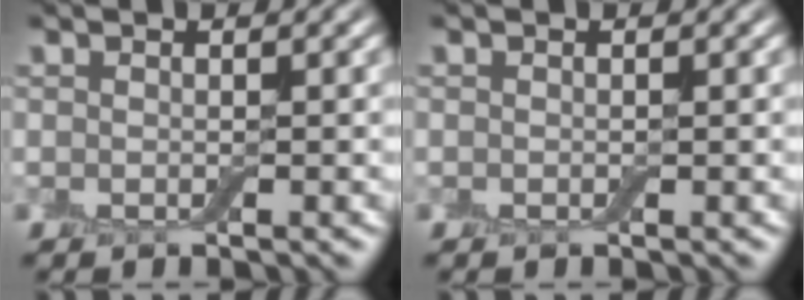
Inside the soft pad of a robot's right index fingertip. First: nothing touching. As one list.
[{"total": 0.0}]